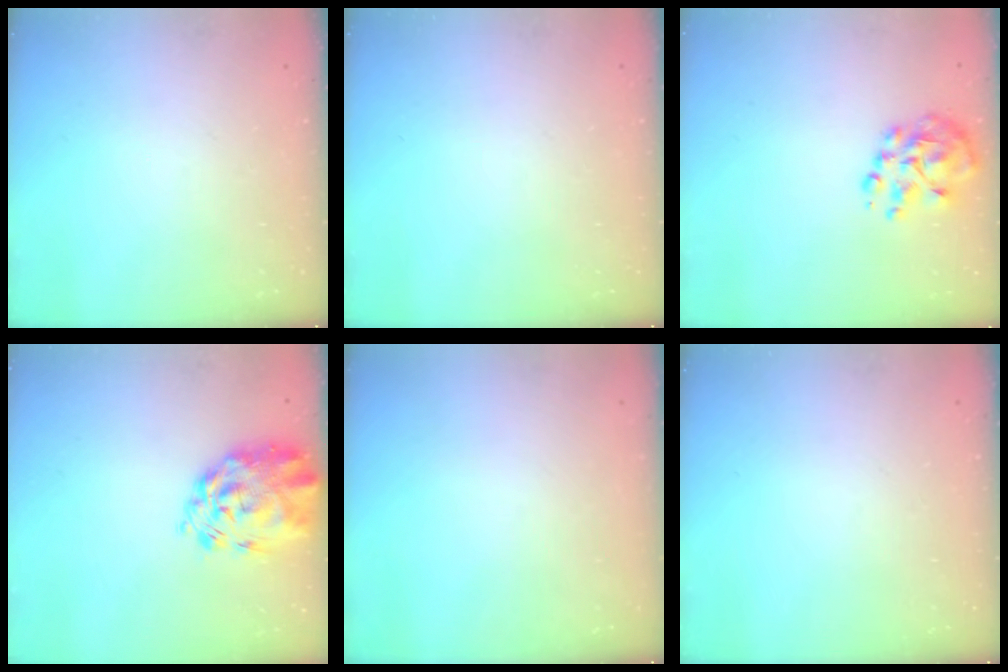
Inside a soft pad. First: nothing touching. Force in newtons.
{"total": 0.0}
{"total": 9.3, "press": 8.9, "slide": 2.8}
{"total": 3.1, "press": 2.8, "slide": 1.5}
{"total": 0.0}
{"total": 0.0}